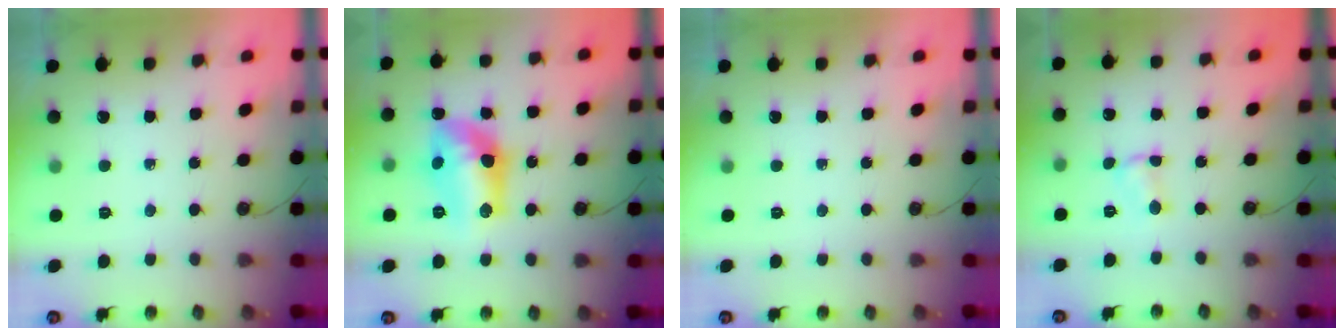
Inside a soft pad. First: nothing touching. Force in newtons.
{"total": 15.6, "press": 15.1, "slide": 3.7}
{"total": 0.0}
{"total": 2.5, "press": 2.5, "slide": 0.4}